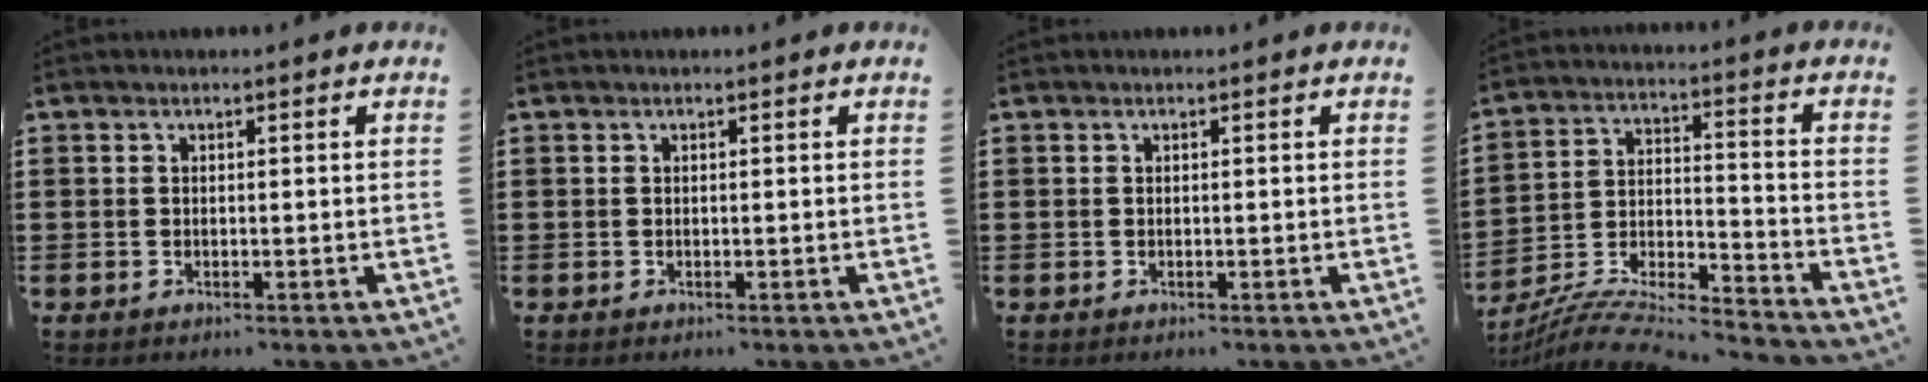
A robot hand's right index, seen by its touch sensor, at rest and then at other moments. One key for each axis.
{"total": 0.0}
{"total": 0.0}
{"total": 9.0, "fx": -8.5, "fy": 0.8, "fz": 3.0, "tx": -0.058, "ty": 0.003, "tz": -0.171}